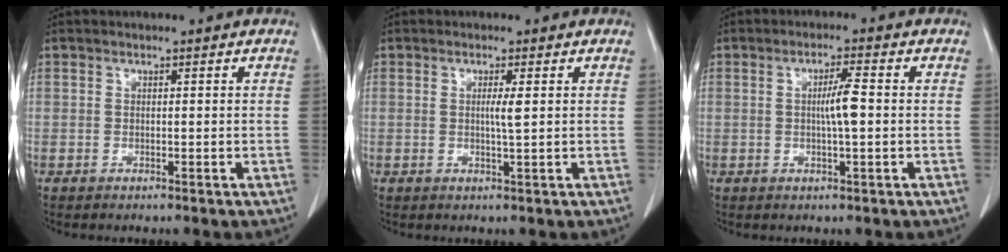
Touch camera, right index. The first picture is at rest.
{"total": 1.9, "force": [0.2, -0.3, 1.9], "torque": [-0.034, -0.001, 0.001]}
{"total": 3.9, "force": [-0.2, 0.1, 3.9], "torque": [-0.068, 0.000, -0.003]}